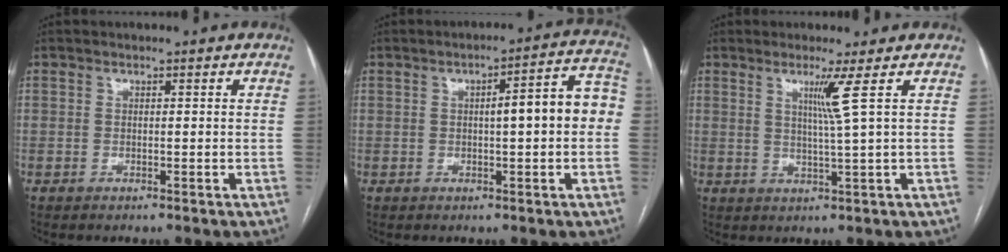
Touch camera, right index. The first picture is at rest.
{"total": 8.6, "force": [0.1, 1.4, 8.5], "torque": [-0.109, 0.035, -0.001]}
{"total": 4.0, "force": [1.6, -1.8, 3.2], "torque": [-0.063, -0.013, 0.036]}